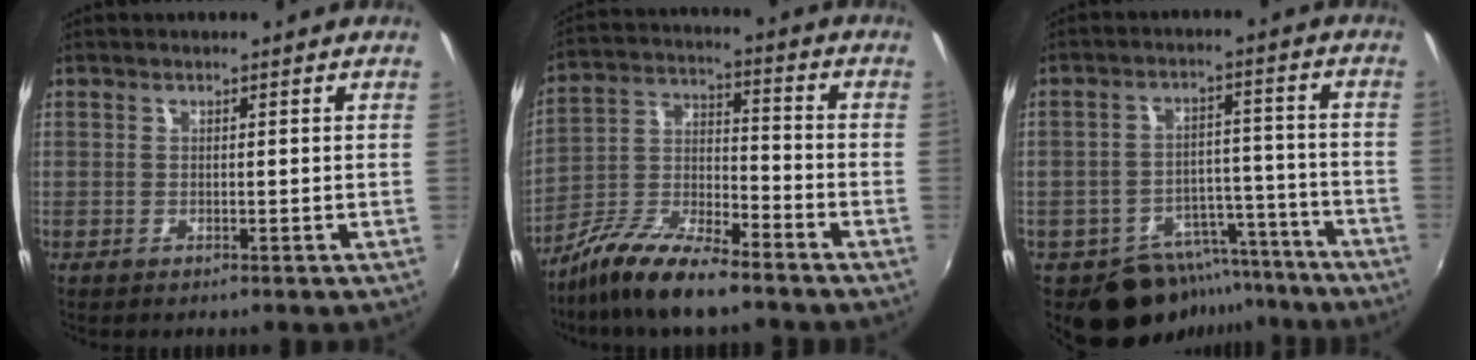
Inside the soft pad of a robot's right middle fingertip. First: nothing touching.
{"total": 12.9, "force": [-9.6, 3.4, 7.9], "torque": [-0.171, -0.005, -0.185]}
{"total": 12.7, "force": [-10.2, 7.0, 2.9], "torque": [-0.056, 0.034, -0.128]}